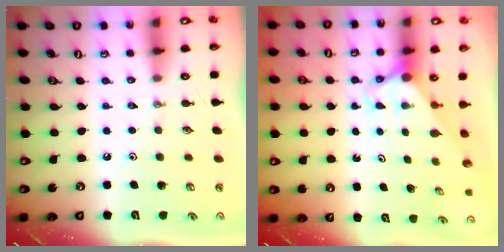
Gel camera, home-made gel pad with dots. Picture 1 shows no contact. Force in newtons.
{"total": 2.9, "press": 2.9, "slide": 0.0}